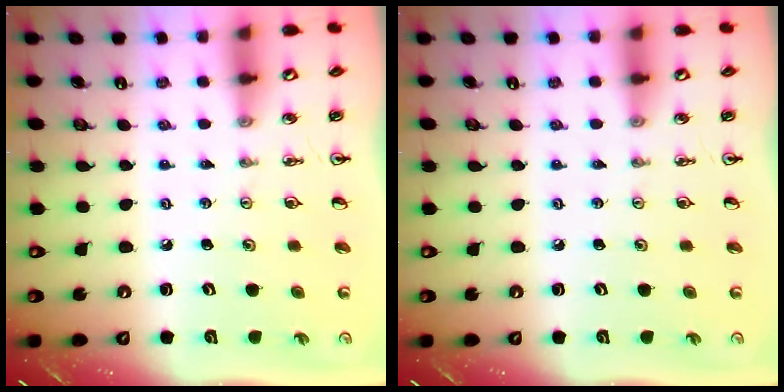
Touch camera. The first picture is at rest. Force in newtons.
{"total": 0.0}